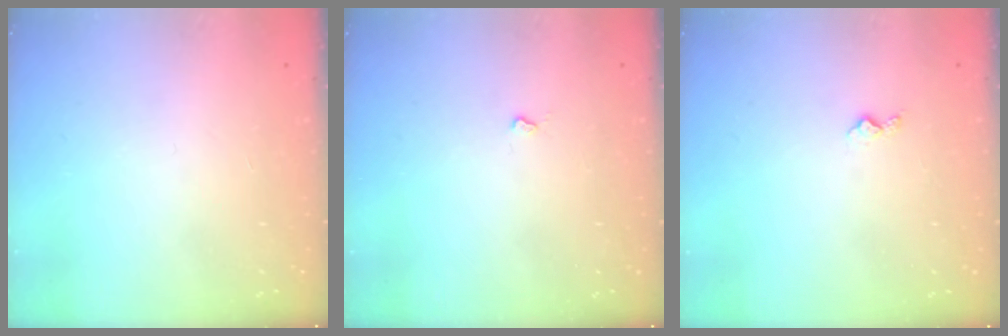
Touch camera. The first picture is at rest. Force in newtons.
{"total": 1.9, "press": 1.9, "slide": 0.4}
{"total": 3.4, "press": 3.4, "slide": 0.5}